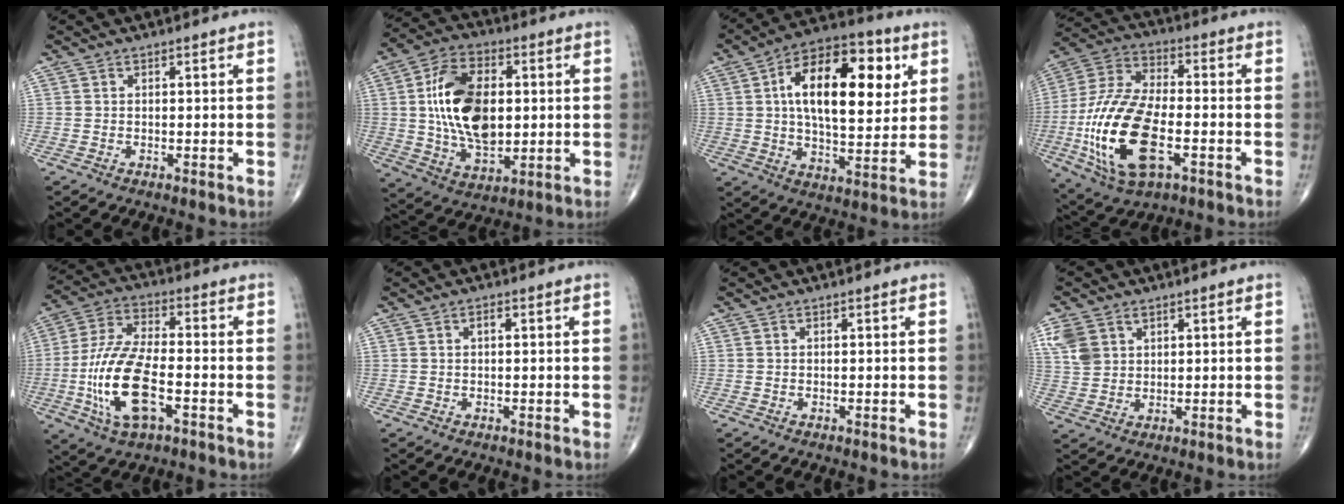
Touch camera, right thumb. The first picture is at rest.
{"total": 17.6, "force": [1.7, 10.3, 14.2], "torque": [-0.237, -0.001, 0.034]}
{"total": 20.9, "force": [5.2, 10.4, 17.4], "torque": [-0.244, 0.000, 0.074]}
{"total": 21.2, "force": [-5.4, 10.0, 17.8], "torque": [-0.376, 0.013, -0.093]}
{"total": 15.9, "force": [-4.4, 6.8, 13.7], "torque": [-0.286, 0.020, -0.080]}
{"total": 1.2, "force": [0.3, 0.5, 1.0], "torque": [-0.018, 0.004, 0.004]}
{"total": 0.0}
{"total": 6.3, "force": [2.9, 4.5, 3.3], "torque": [-0.060, -0.003, 0.064]}